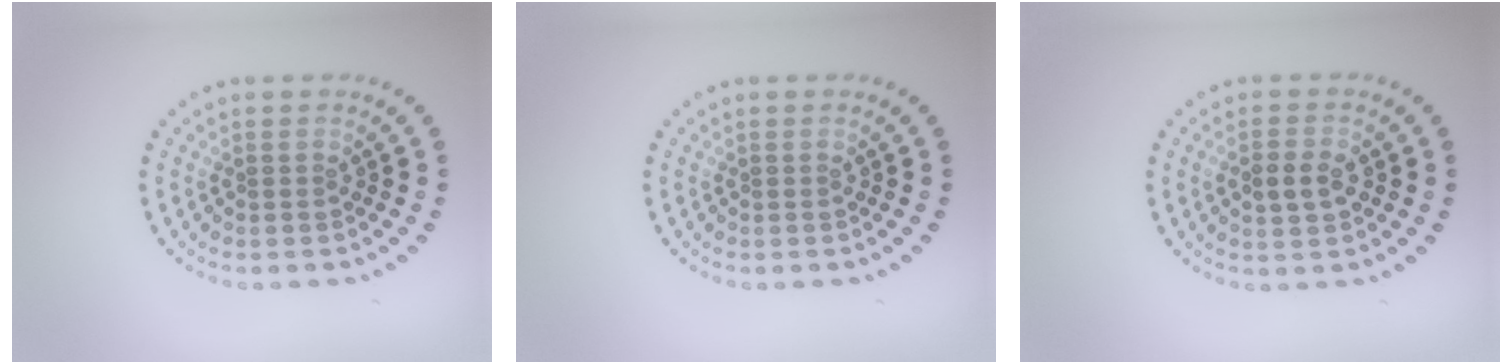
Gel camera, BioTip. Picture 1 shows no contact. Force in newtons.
{"total": 0.0}
{"total": 2.7, "press": 2.7, "slide": 0.1}